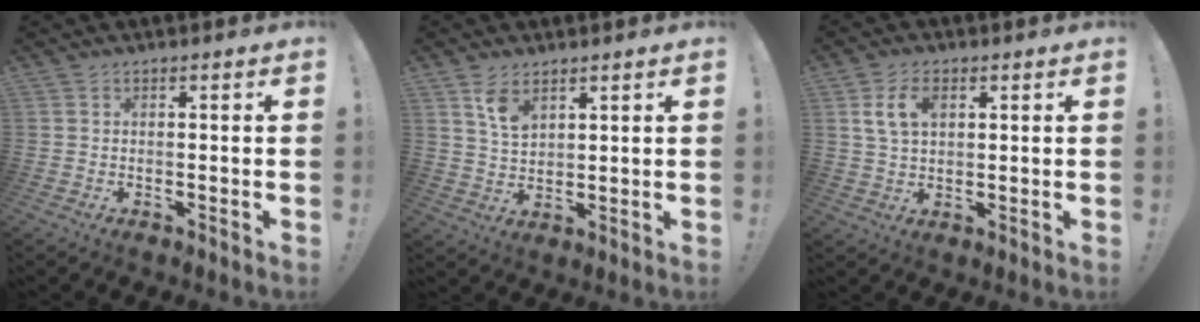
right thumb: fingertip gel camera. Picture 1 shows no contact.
{"total": 6.4, "force": [4.0, 3.3, 3.8], "torque": [-0.058, -0.023, 0.070]}
{"total": 7.4, "force": [2.5, 4.6, 5.2], "torque": [-0.101, 0.004, 0.045]}